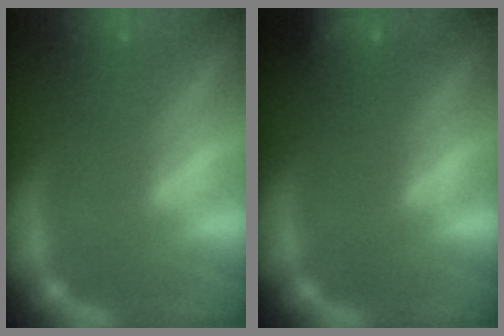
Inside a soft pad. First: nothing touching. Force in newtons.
{"total": 3.0}